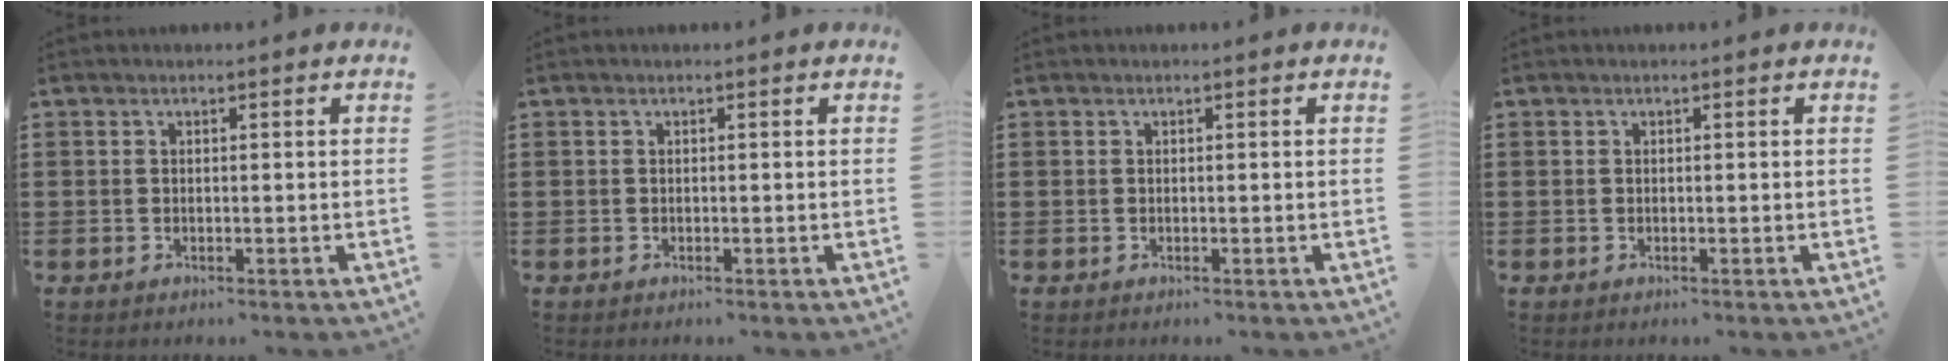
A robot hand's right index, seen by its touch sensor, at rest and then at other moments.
{"total": 0.0}
{"total": 0.0}
{"total": 0.0}